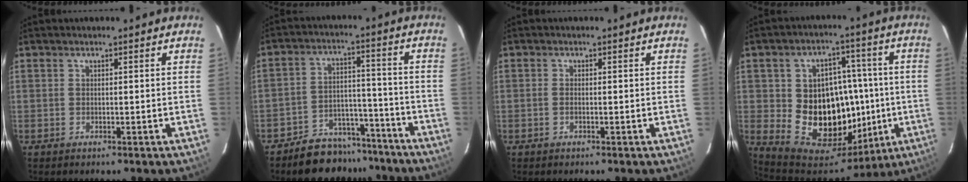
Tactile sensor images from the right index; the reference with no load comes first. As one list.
[{"total": 12.1, "force": [-10.2, 6.0, 2.5], "torque": [-0.053, 0.042, -0.136]}, {"total": 0.6, "force": [-0.2, 0.3, 0.5], "torque": [-0.011, 0.000, -0.004]}, {"total": 18.3, "force": [-1.2, 15.1, 10.2], "torque": [-0.193, 0.023, 0.009]}]